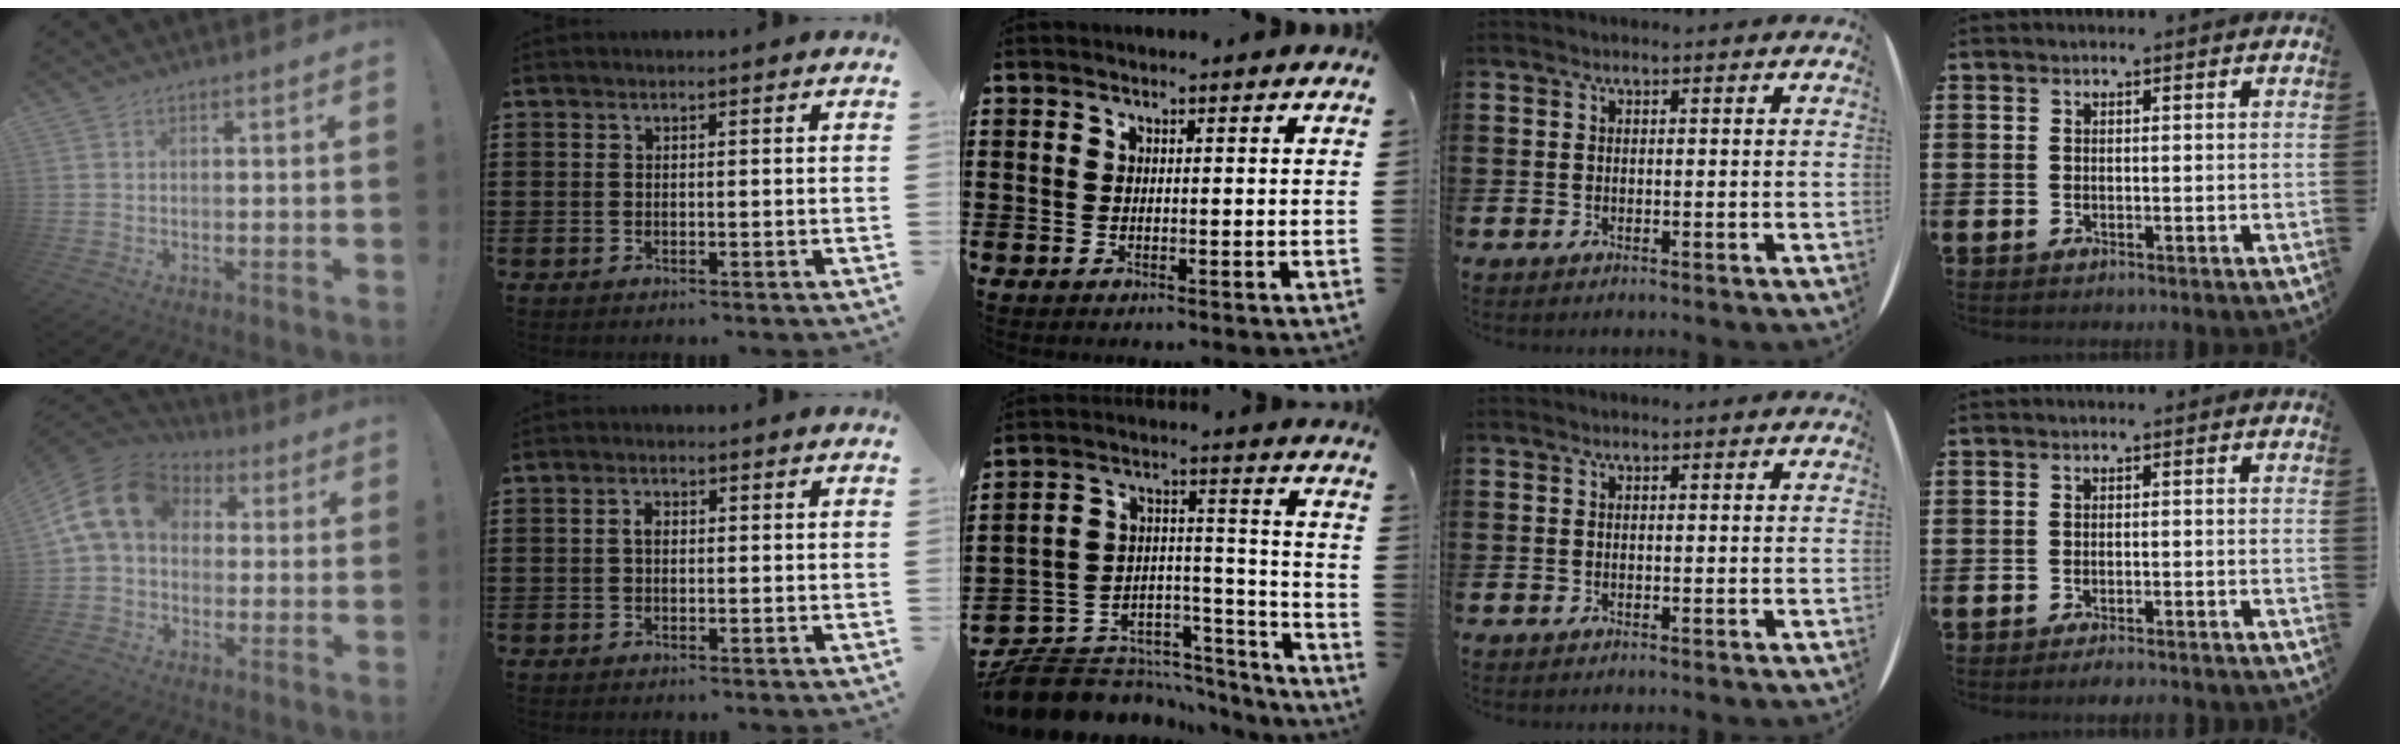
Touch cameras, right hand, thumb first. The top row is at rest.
{"thumb": {"total": 14.2, "force": [3.3, 10.5, 9.0], "torque": [-0.161, 0.008, 0.067]}, "index": {"total": 1.7, "force": [0.1, 0.9, 1.4], "torque": [-0.028, 0.005, 0.000]}, "middle": {"total": 7.8, "force": [-7.1, 3.2, 0.7], "torque": [-0.017, 0.012, -0.134]}, "little": {"total": 1.3, "force": [-1.3, 0.0, 0.4], "torque": [-0.008, -0.001, -0.025]}}